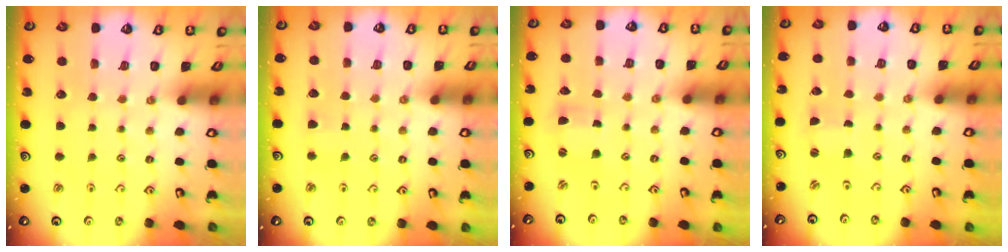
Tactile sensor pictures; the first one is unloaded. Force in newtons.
{"total": 3.3, "press": 3.3, "slide": 0.5}
{"total": 1.0, "press": 1.0, "slide": 0.2}
{"total": 0.0}